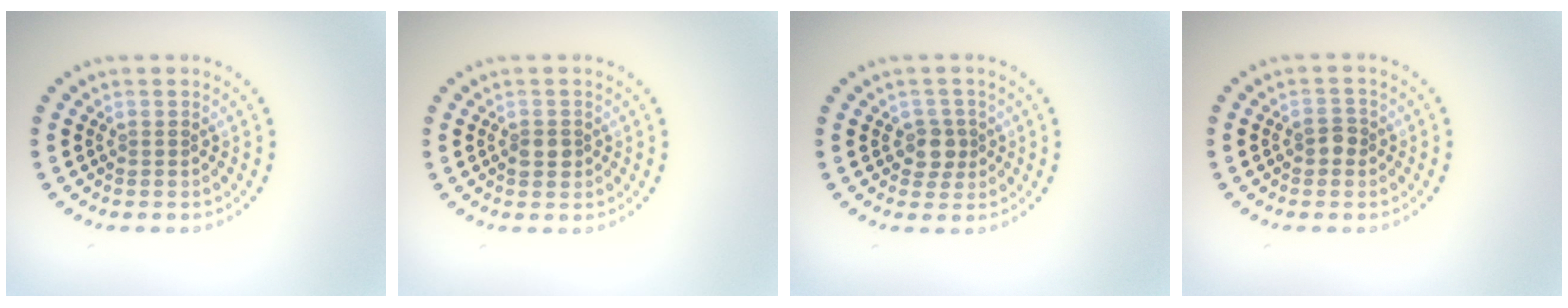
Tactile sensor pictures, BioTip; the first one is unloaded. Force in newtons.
{"total": 1.5, "press": 1.4, "slide": 0.5}
{"total": 1.9, "press": 1.8, "slide": 0.9}
{"total": 1.6, "press": 1.6, "slide": 0.5}